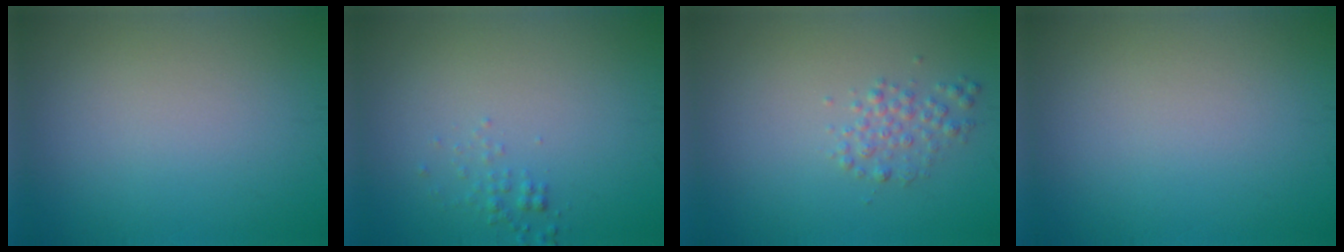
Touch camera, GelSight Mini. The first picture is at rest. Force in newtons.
{"total": 0.9, "press": 0.9, "slide": 0.0}
{"total": 1.7, "press": 1.7, "slide": 0.0}
{"total": 0.0}